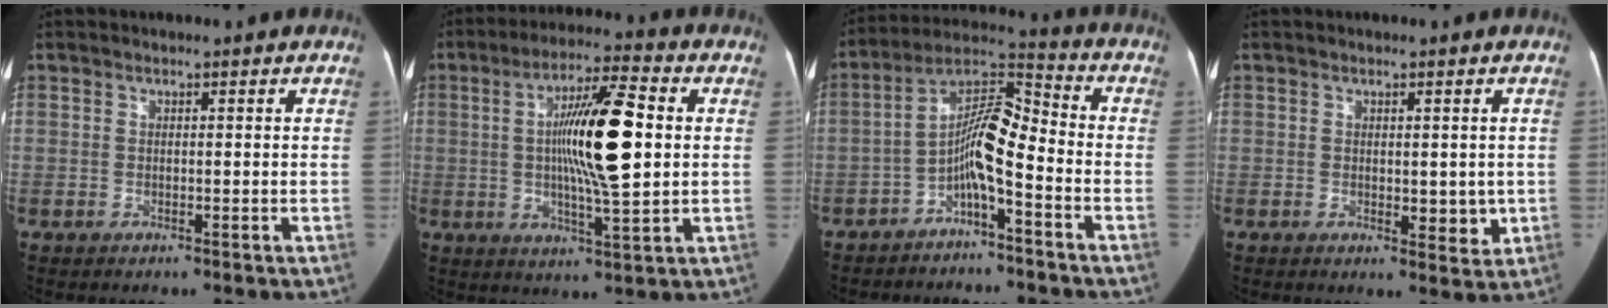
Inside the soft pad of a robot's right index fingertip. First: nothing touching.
{"total": 14.2, "force": [1.3, 1.8, 14.0], "torque": [-0.242, 0.009, 0.018]}
{"total": 8.6, "force": [-3.6, 1.7, 7.7], "torque": [-0.138, 0.037, -0.067]}
{"total": 3.7, "force": [-0.2, 1.9, 3.2], "torque": [-0.036, -0.007, 0.002]}